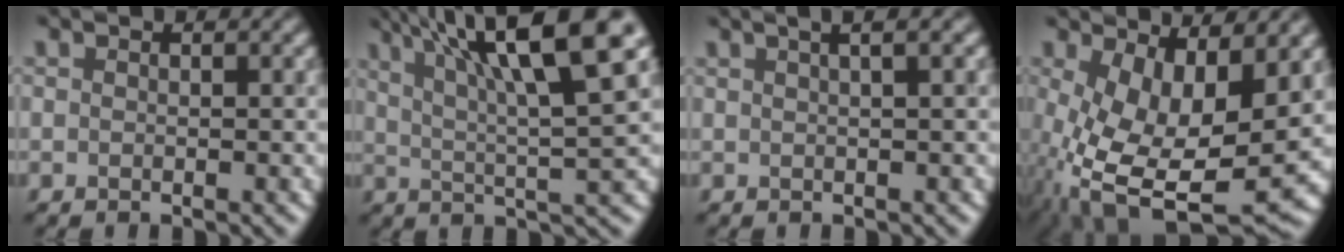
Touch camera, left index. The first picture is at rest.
{"total": 12.5, "force": [6.4, 2.4, 10.5], "torque": [-0.155, 0.023, 0.102]}
{"total": 5.0, "force": [2.7, 2.0, 3.7], "torque": [-0.021, 0.039, 0.012]}
{"total": 11.5, "force": [-1.3, 5.8, 9.8], "torque": [-0.205, -0.038, -0.006]}